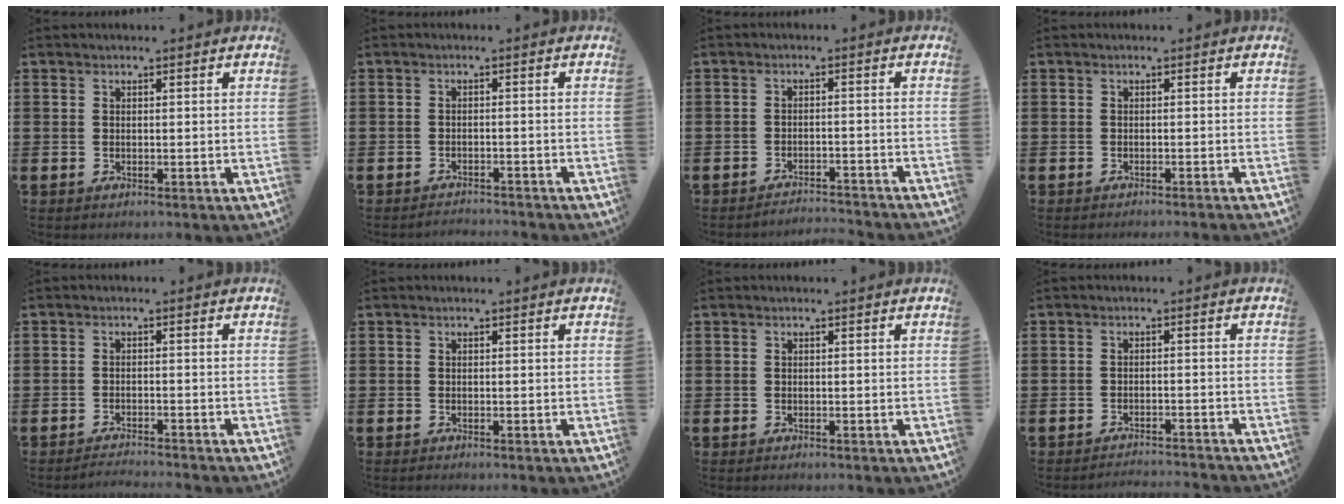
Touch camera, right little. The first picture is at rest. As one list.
[{"total": 1.4, "force": [-1.4, -0.1, -0.1], "torque": [-0.002, 0.005, -0.030]}, {"total": 2.4, "force": [-2.4, -0.2, -0.1], "torque": [-0.002, 0.006, -0.052]}, {"total": 0.7, "force": [-0.6, -0.2, 0.0], "torque": [0.001, 0.000, -0.014]}, {"total": 1.5, "force": [-1.5, -0.2, 0.1], "torque": [-0.003, 0.004, -0.030]}, {"total": 0.0}, {"total": 0.0}, {"total": 1.9, "force": [-1.8, -0.2, -0.1], "torque": [-0.001, 0.006, -0.040]}]